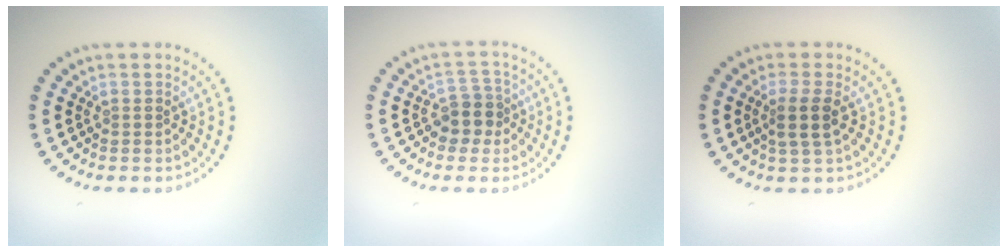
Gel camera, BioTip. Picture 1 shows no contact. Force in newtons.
{"total": 2.6, "press": 2.3, "slide": 1.2}
{"total": 2.3, "press": 1.9, "slide": 1.3}